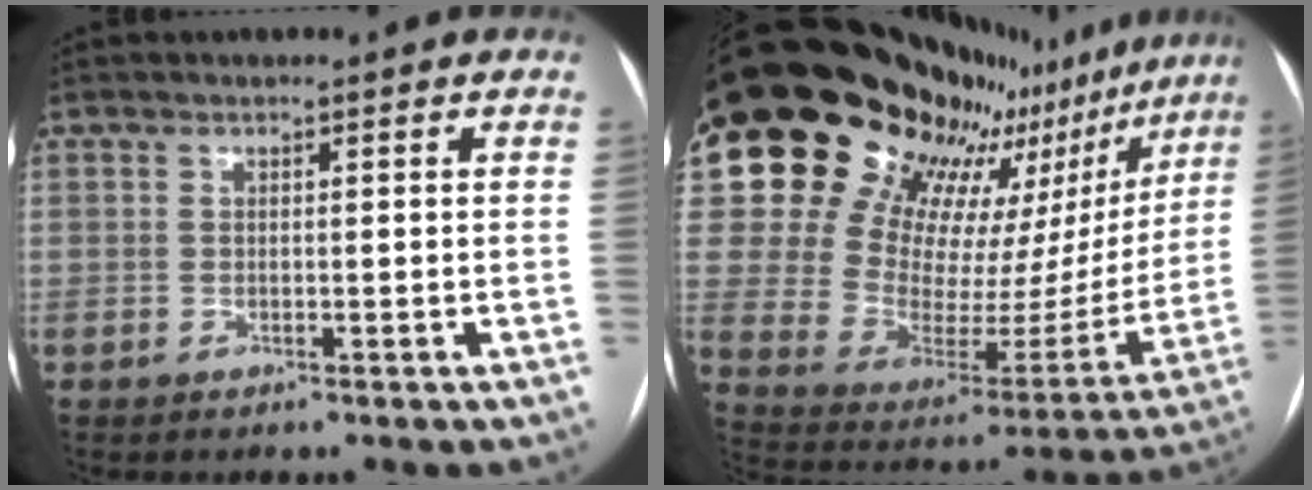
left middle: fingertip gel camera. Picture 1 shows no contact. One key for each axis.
{"total": 28.8, "fx": 22.9, "fy": 10.1, "fz": 14.1, "tx": -0.234, "ty": -0.048, "tz": 0.319}